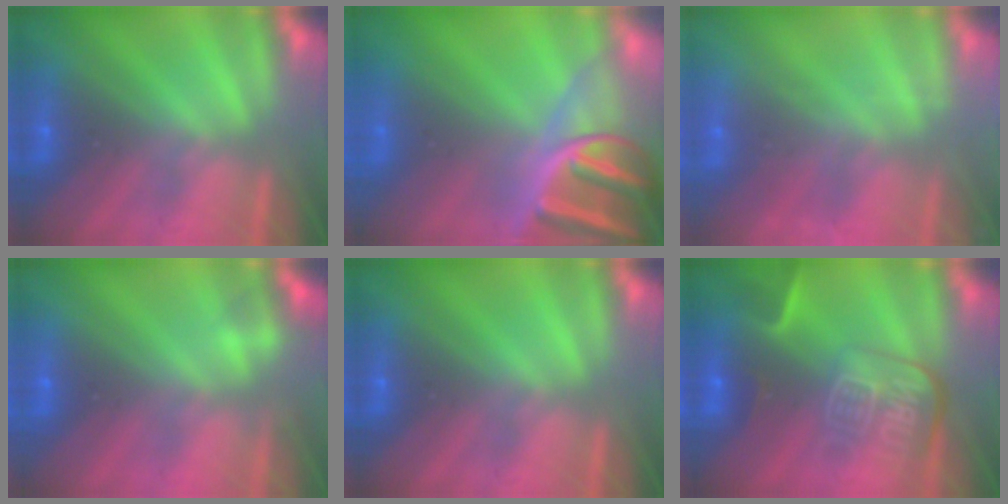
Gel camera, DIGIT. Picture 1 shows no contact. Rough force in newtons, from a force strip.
{"total": 9.7}
{"total": 2.2}
{"total": 2.2}
{"total": 0.0}
{"total": 9.1}